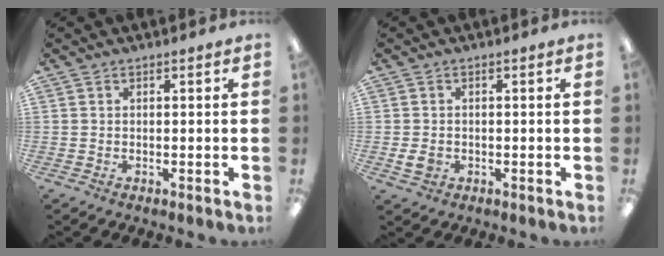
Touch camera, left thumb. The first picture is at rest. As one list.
[{"total": 3.2, "force": [-0.6, 2.7, 1.7], "torque": [-0.024, -0.002, -0.011]}]